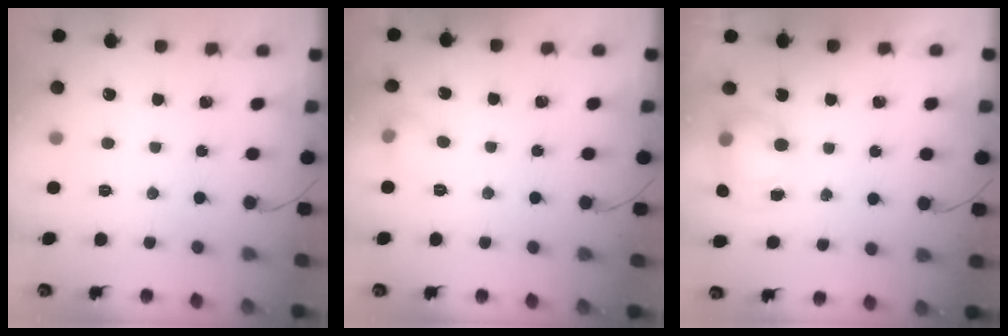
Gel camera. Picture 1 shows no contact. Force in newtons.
{"total": 5.0, "press": 4.7, "slide": 1.9}
{"total": 9.8, "press": 8.8, "slide": 4.3}